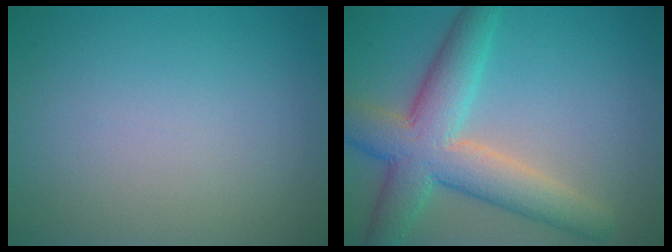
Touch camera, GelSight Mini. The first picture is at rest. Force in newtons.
{"total": 7.9, "press": 7.9, "slide": 0.3}